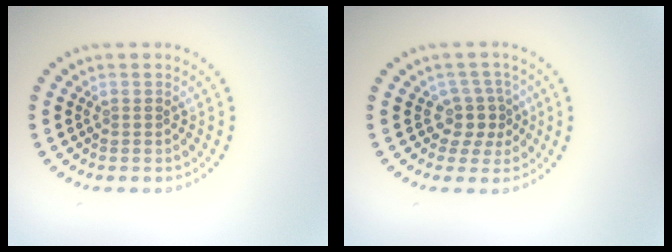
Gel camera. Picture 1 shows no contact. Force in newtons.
{"total": 2.5, "press": 1.8, "slide": 1.7}